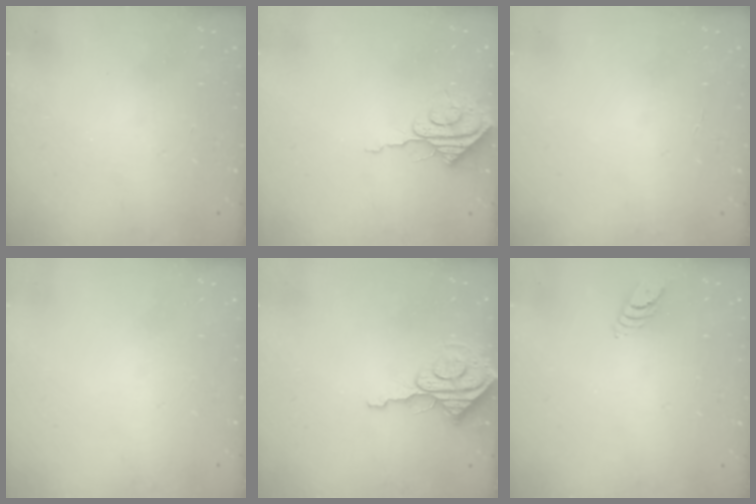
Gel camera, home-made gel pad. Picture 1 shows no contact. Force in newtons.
{"total": 8.1, "press": 8.0, "slide": 0.9}
{"total": 1.1, "press": 1.1, "slide": 0.2}
{"total": 0.0}
{"total": 7.9, "press": 7.9, "slide": 0.5}
{"total": 5.6, "press": 5.6, "slide": 0.4}